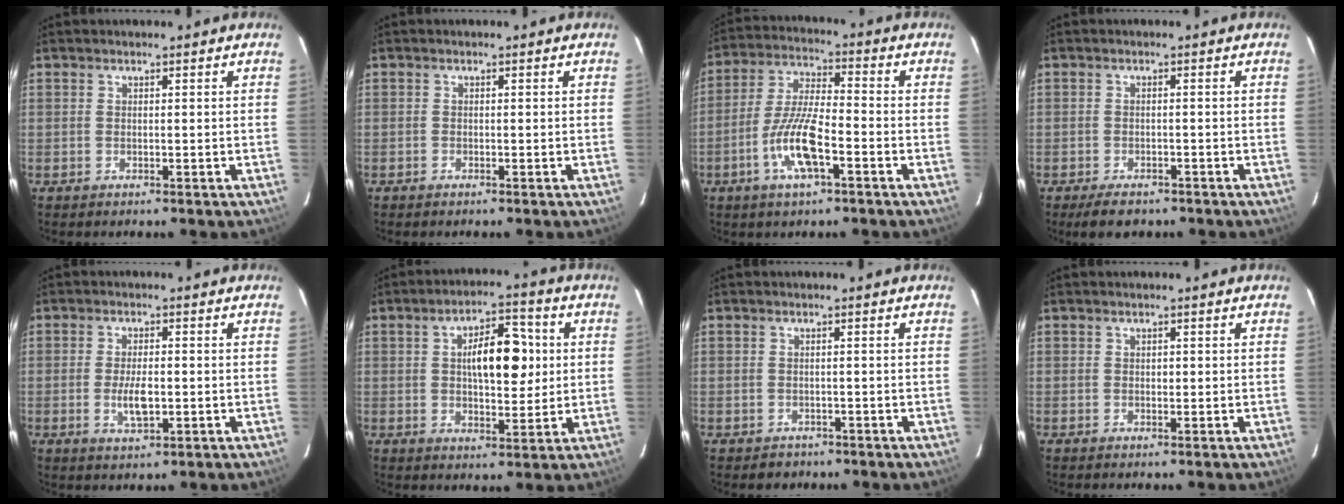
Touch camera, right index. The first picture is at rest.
{"total": 0.6, "force": [-0.5, 0.3, 0.2], "torque": [-0.008, -0.001, -0.008]}
{"total": 10.3, "force": [-4.1, 2.2, 9.2], "torque": [-0.189, -0.001, -0.078]}
{"total": 4.4, "force": [-3.3, 2.2, 2.0], "torque": [-0.034, -0.003, -0.048]}
{"total": 4.5, "force": [-0.9, 1.5, 4.2], "torque": [-0.082, -0.004, -0.013]}
{"total": 10.3, "force": [1.6, 4.1, 9.3], "torque": [-0.148, 0.021, 0.027]}
{"total": 1.9, "force": [-1.2, 1.5, 0.0], "torque": [-0.007, 0.004, -0.016]}
{"total": 0.7, "force": [0.0, 0.4, 0.5], "torque": [-0.009, 0.000, 0.001]}